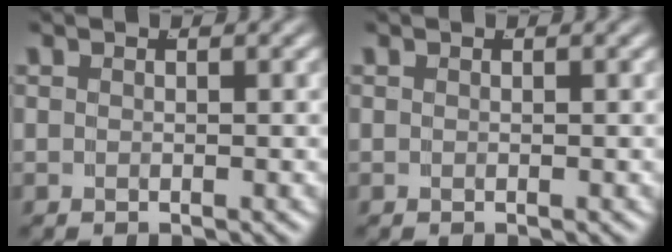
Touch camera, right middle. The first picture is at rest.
{"total": 0.0}